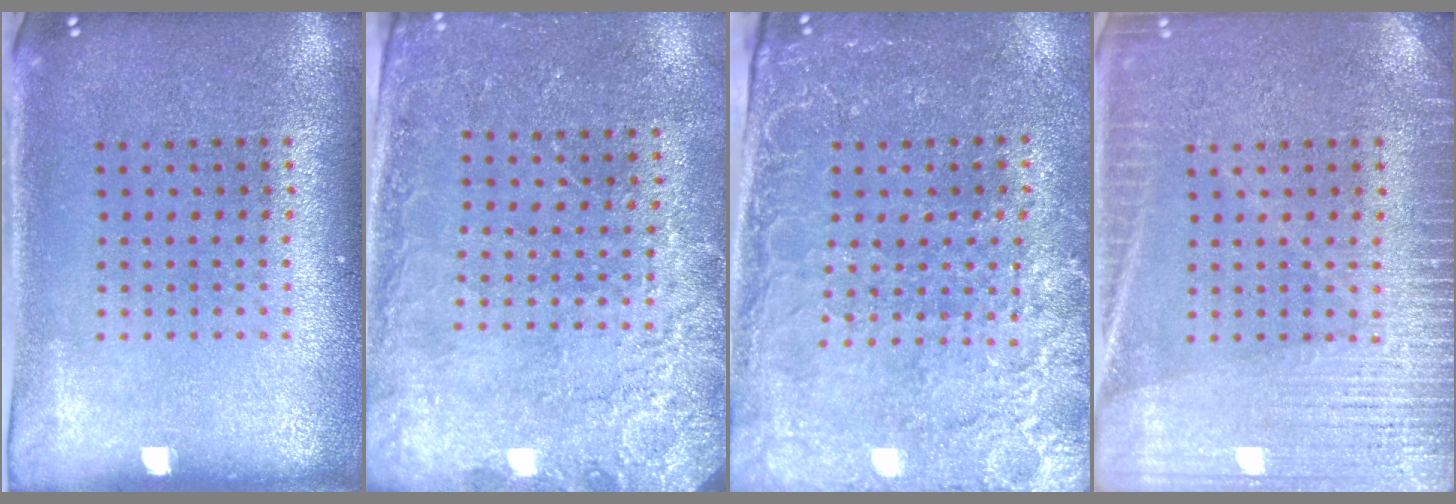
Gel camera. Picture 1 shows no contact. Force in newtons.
{"total": 2.5, "press": 2.4, "slide": 0.7}
{"total": 2.9, "press": 2.8, "slide": 0.8}
{"total": 4.4, "press": 4.4, "slide": 0.6}